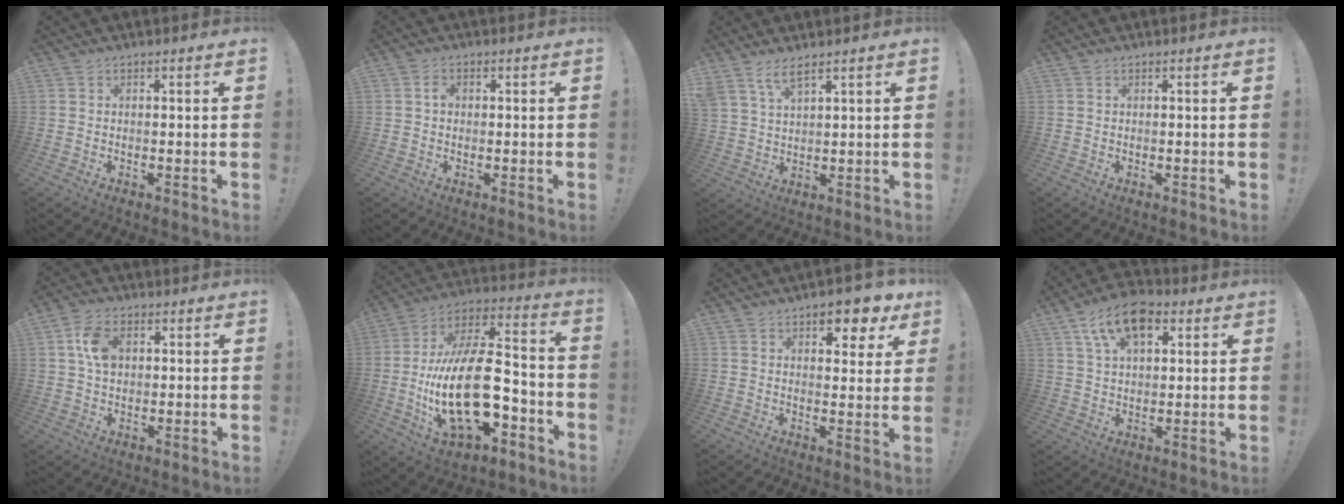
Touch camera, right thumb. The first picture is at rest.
{"total": 1.8, "force": [0.0, 1.4, 1.2], "torque": [-0.020, 0.007, -0.002]}
{"total": 5.6, "force": [4.2, 1.5, 3.4], "torque": [-0.069, -0.015, 0.079]}
{"total": 0.0}
{"total": 8.2, "force": [1.8, 5.7, 5.7], "torque": [-0.097, 0.006, 0.035]}
{"total": 25.1, "force": [-5.8, 12.4, 21.0], "torque": [-0.404, 0.035, -0.088]}
{"total": 7.9, "force": [5.1, 3.7, 4.8], "torque": [-0.046, -0.034, 0.087]}
{"total": 13.3, "force": [6.2, 7.6, 8.9], "torque": [-0.141, -0.011, 0.114]}